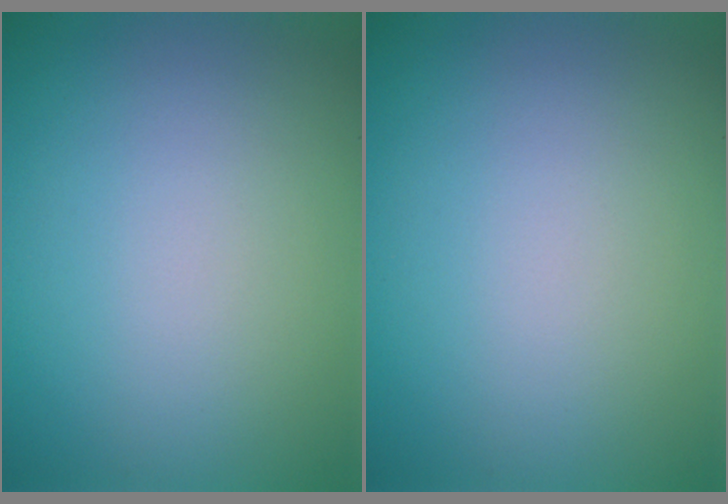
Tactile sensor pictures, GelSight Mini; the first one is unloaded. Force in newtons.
{"total": 0.0}